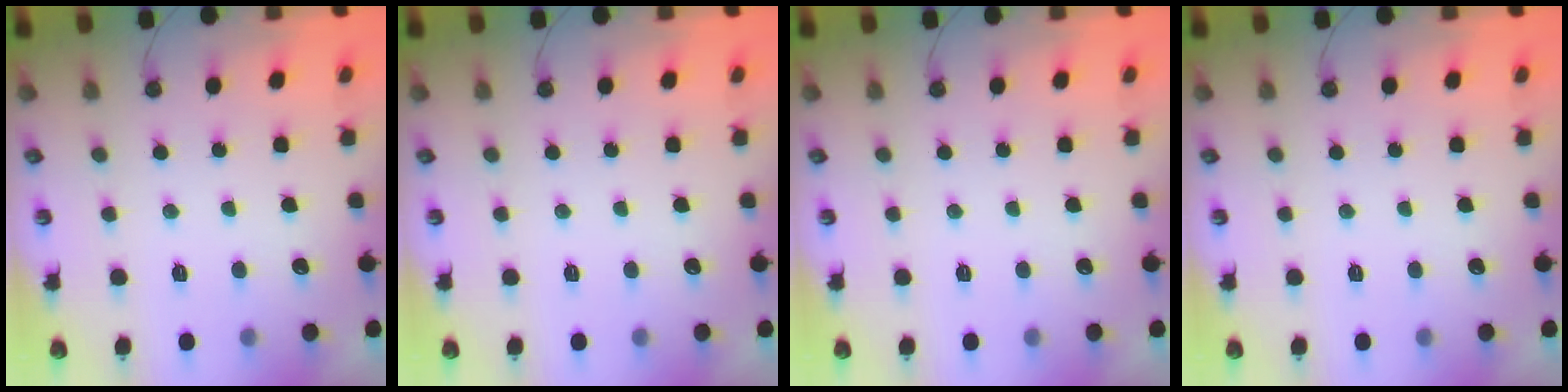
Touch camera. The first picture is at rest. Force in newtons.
{"total": 0.0}
{"total": 0.0}
{"total": 0.0}